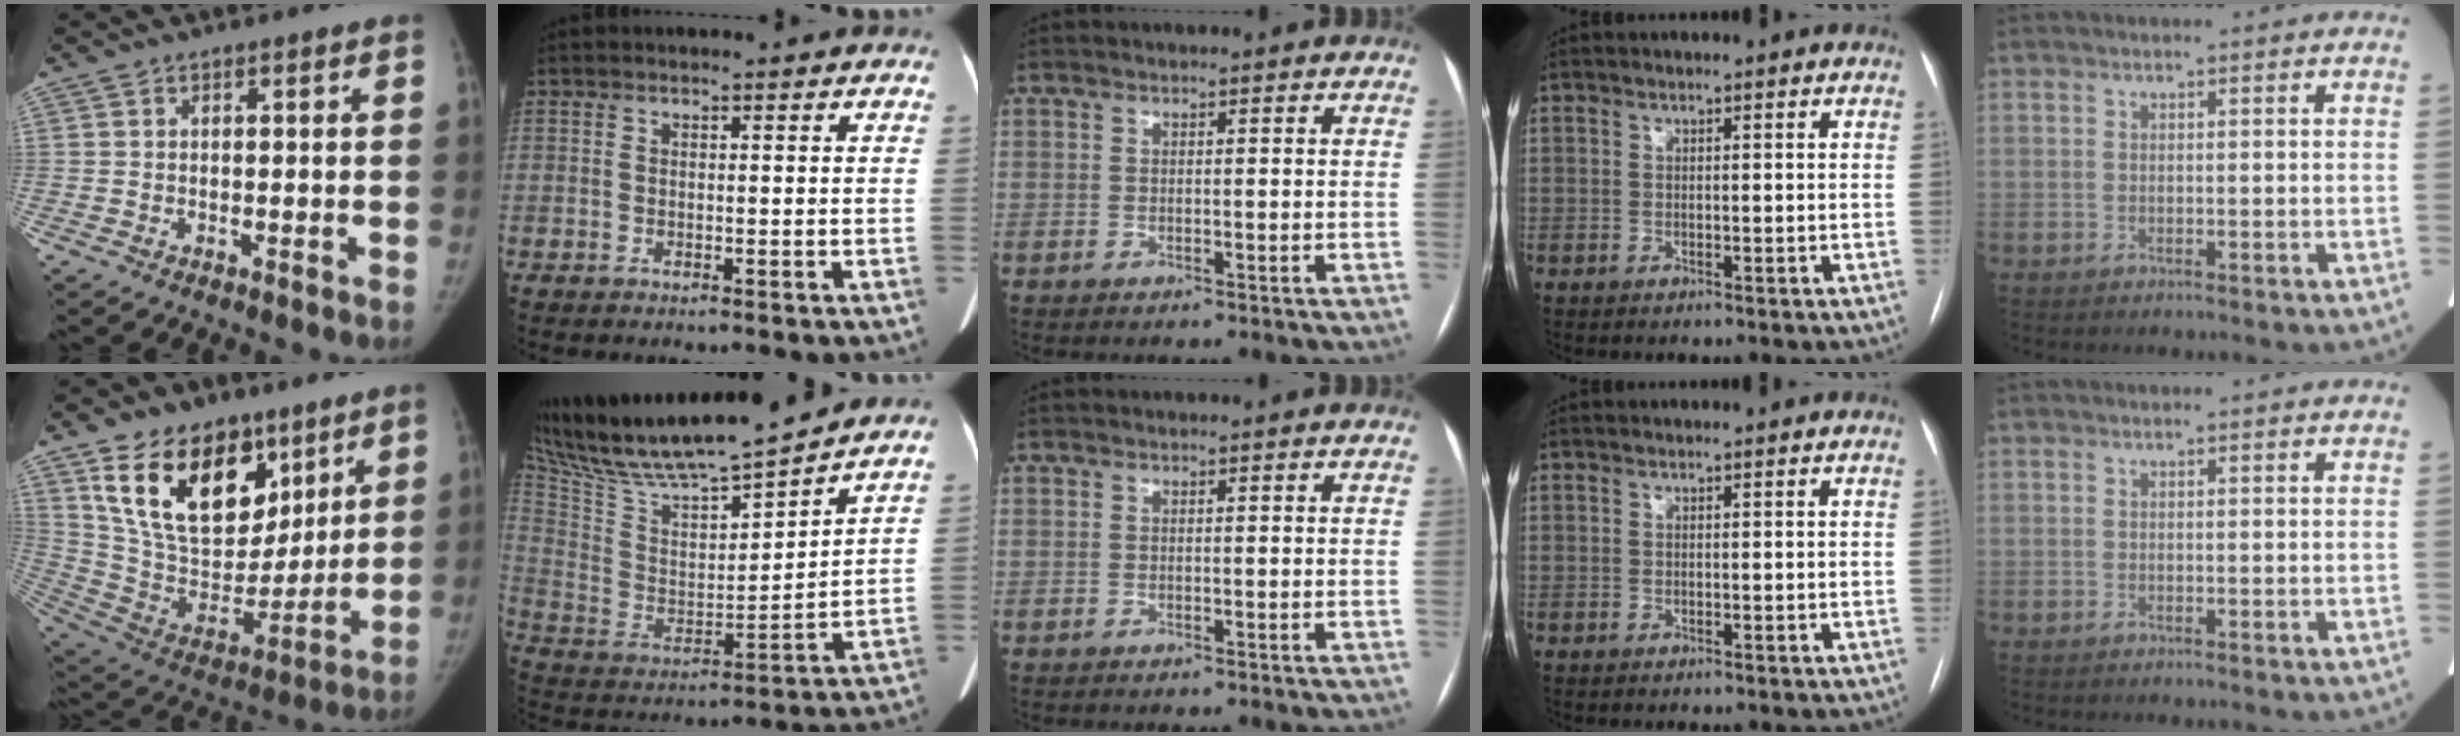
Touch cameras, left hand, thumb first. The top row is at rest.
{"thumb": {"total": 24.4, "force": [12.9, 15.0, 14.2], "torque": [-0.212, -0.044, 0.244]}, "index": {"total": 21.2, "force": [18.8, 1.8, 9.6], "torque": [-0.187, 0.002, 0.331]}}